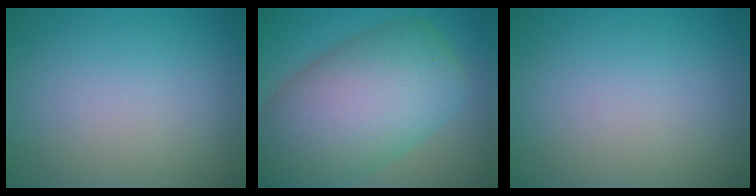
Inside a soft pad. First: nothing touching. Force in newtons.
{"total": 12.3, "press": 12.3, "slide": 0.5}
{"total": 0.0}